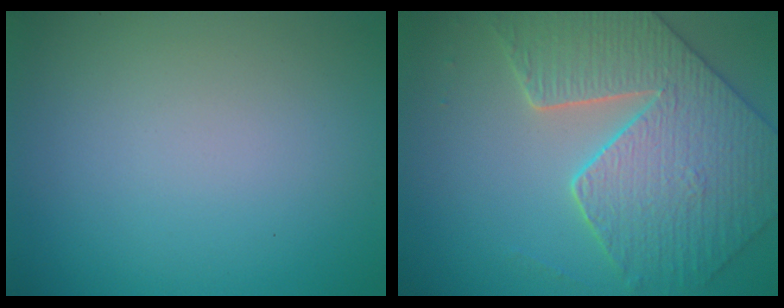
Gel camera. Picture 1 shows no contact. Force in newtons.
{"total": 6.0, "press": 5.4, "slide": 2.6}